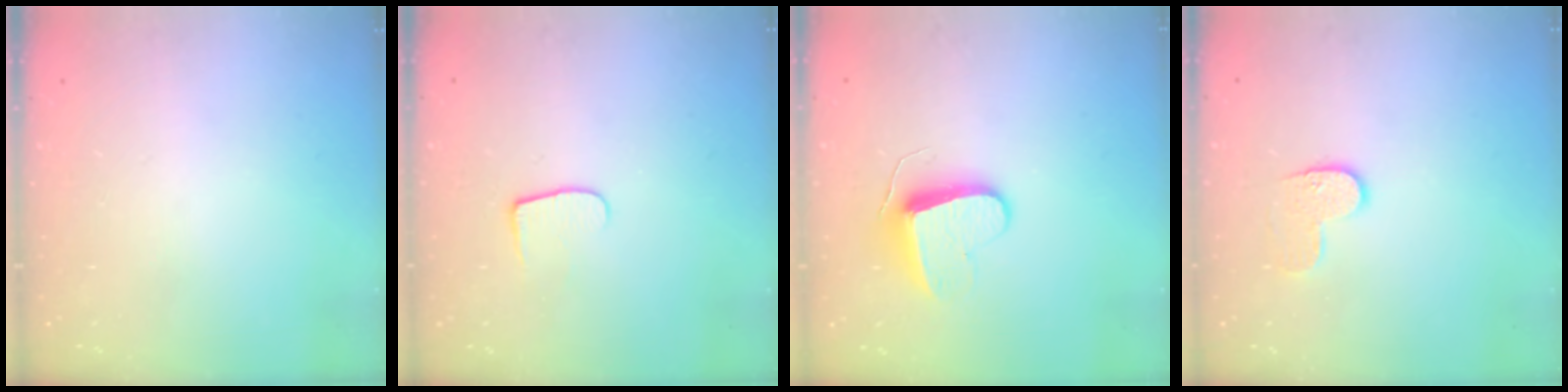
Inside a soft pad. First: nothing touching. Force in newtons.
{"total": 6.1, "press": 6.0, "slide": 0.6}
{"total": 8.5, "press": 8.5, "slide": 0.3}
{"total": 6.2, "press": 6.2, "slide": 0.3}